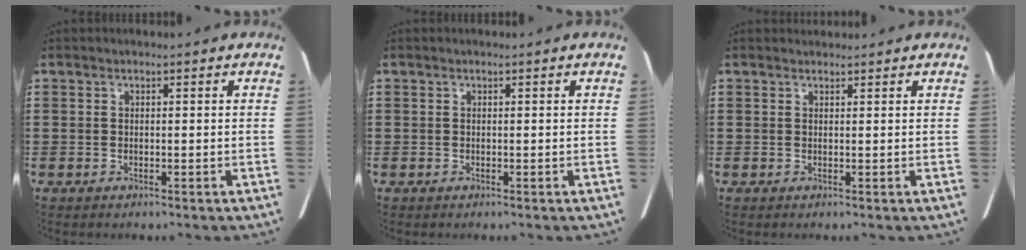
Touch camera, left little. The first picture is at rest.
{"total": 0.0}
{"total": 0.9, "force": [0.9, 0.2, 0.0], "torque": [0.007, -0.001, 0.015]}